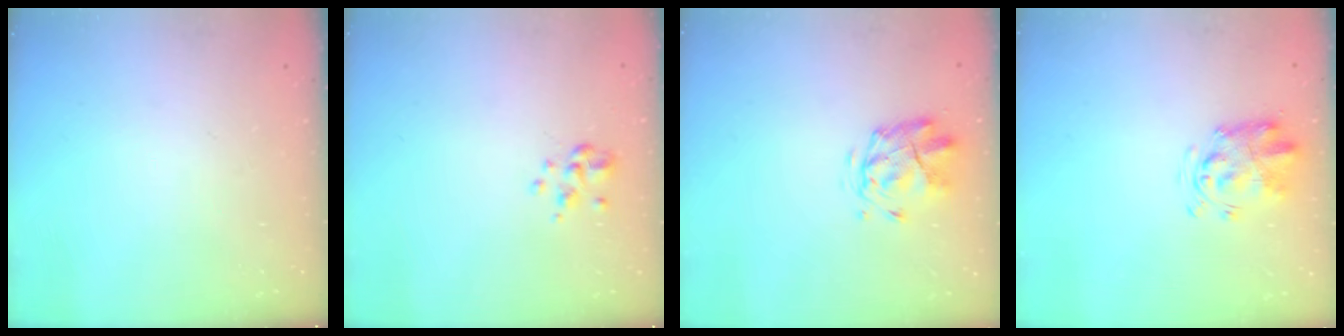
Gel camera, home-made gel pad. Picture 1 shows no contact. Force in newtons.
{"total": 2.2, "press": 2.1, "slide": 0.7}
{"total": 2.7, "press": 2.4, "slide": 1.2}
{"total": 3.1, "press": 3.1, "slide": 0.6}